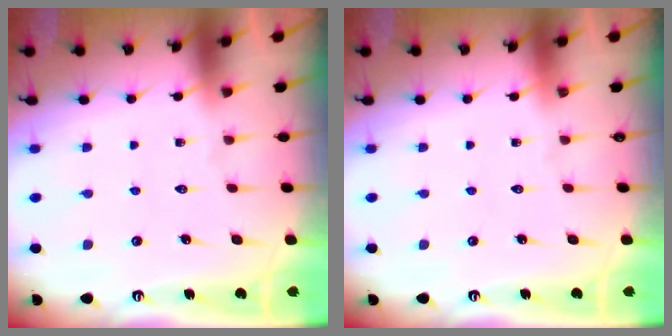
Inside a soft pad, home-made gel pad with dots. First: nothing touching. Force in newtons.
{"total": 0.0}